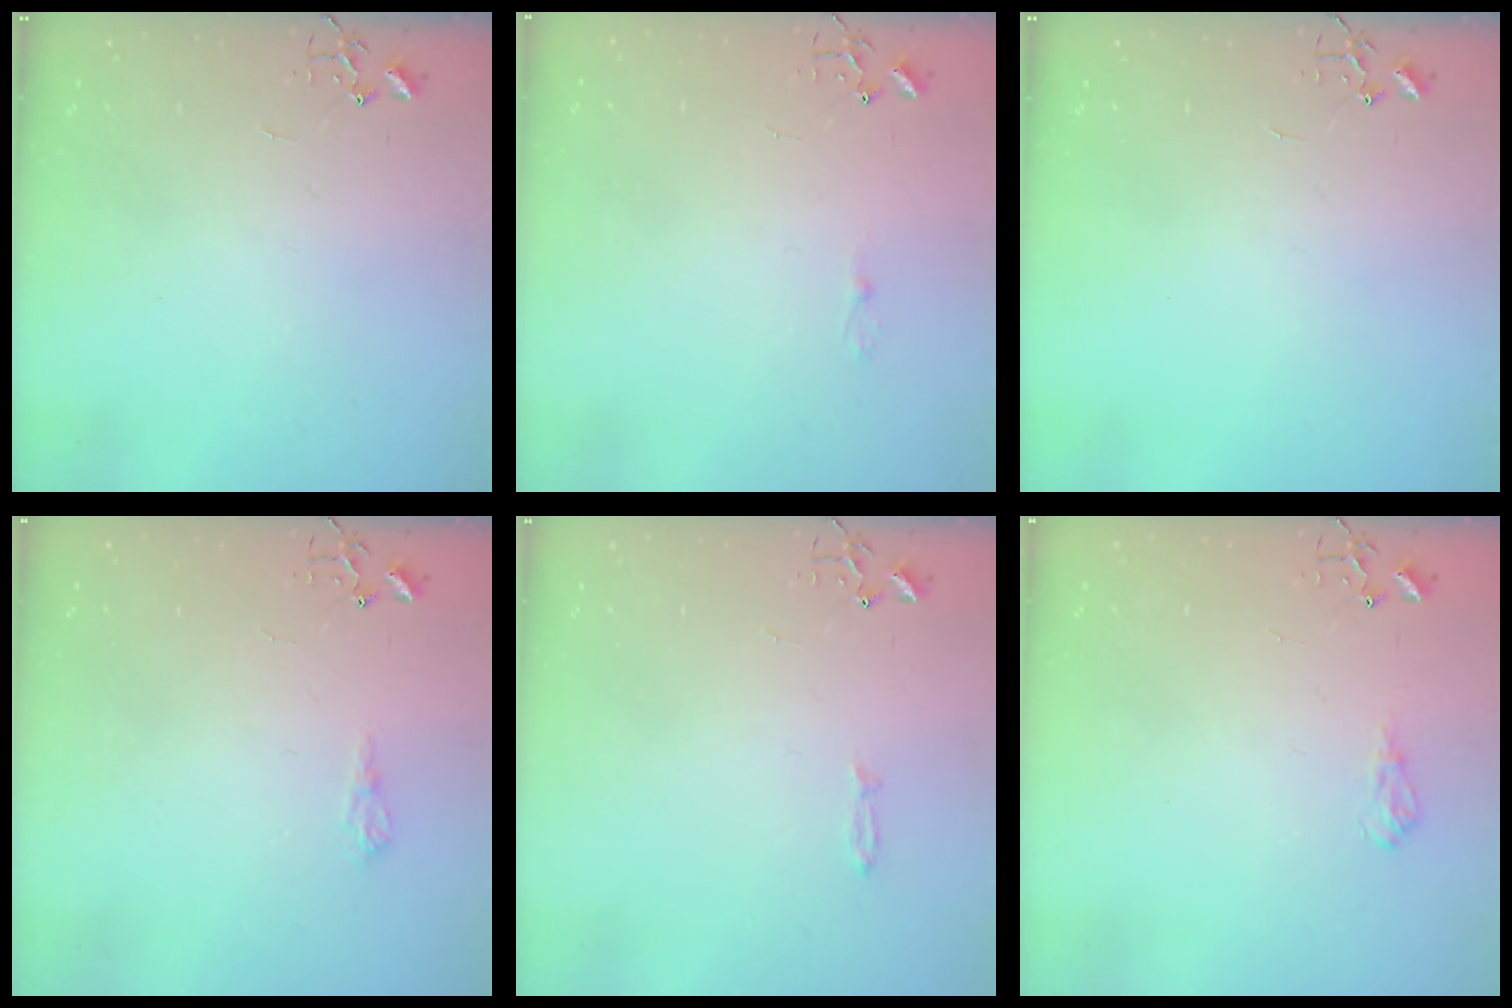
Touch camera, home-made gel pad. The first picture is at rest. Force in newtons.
{"total": 2.5, "press": 2.5, "slide": 0.3}
{"total": 0.0}
{"total": 6.1, "press": 6.1, "slide": 0.7}
{"total": 3.5, "press": 3.5, "slide": 0.5}
{"total": 8.2, "press": 8.2, "slide": 0.9}